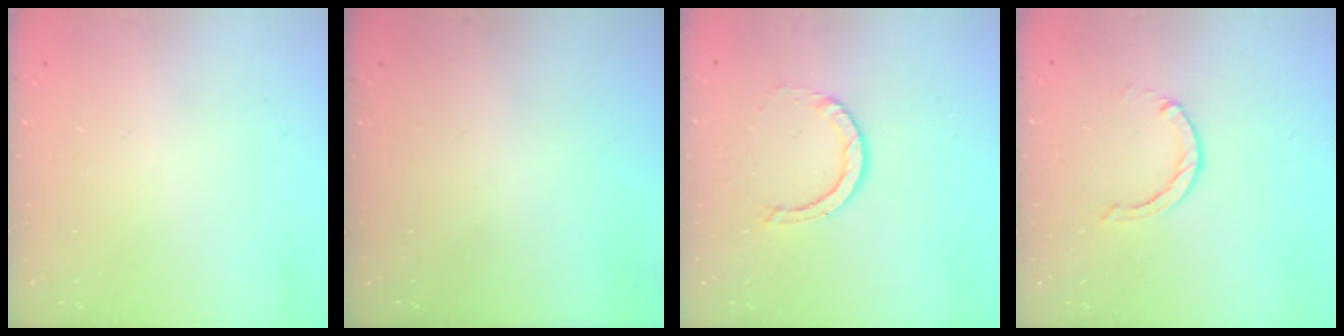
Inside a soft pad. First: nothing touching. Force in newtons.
{"total": 0.0}
{"total": 2.9, "press": 2.9, "slide": 0.2}
{"total": 0.0}